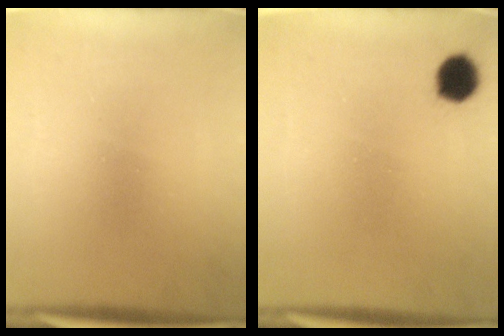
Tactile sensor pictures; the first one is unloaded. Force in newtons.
{"total": 4.1}